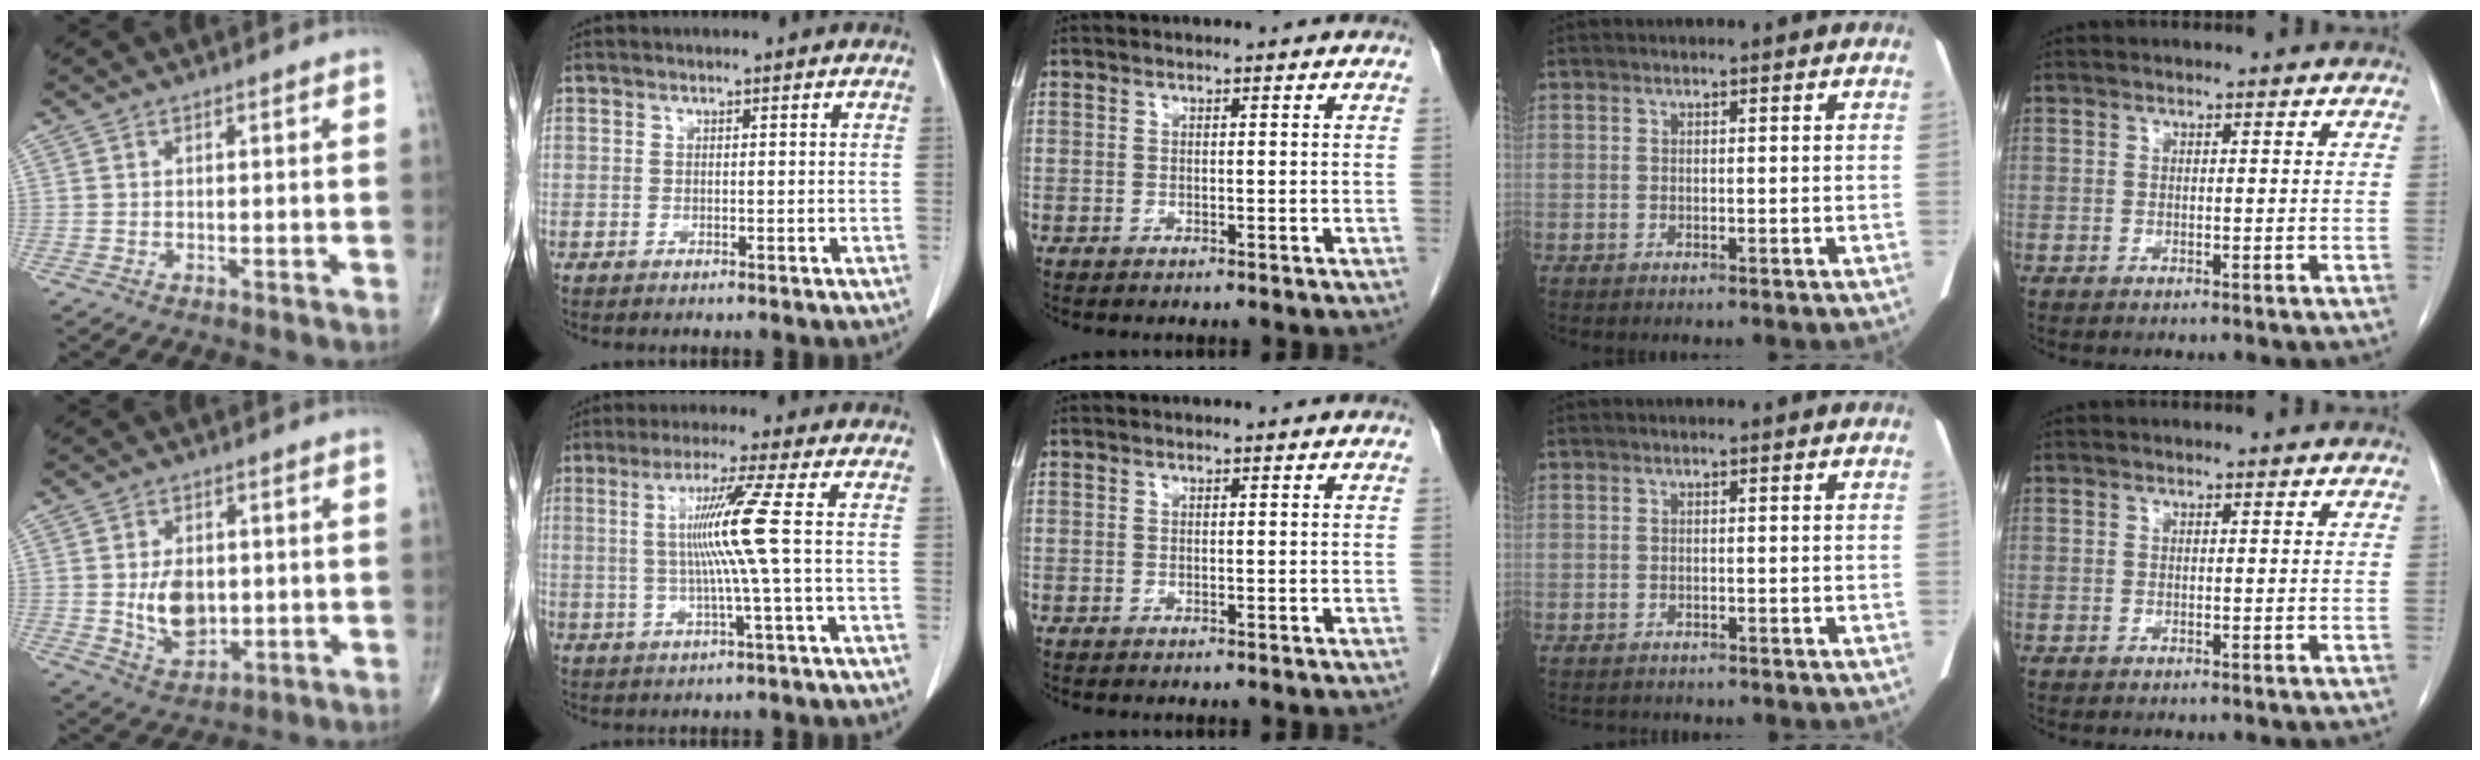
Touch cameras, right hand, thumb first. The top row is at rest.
{"thumb": {"total": 8.6, "force": [0.1, 5.7, 6.5], "torque": [-0.089, -0.012, 0.012]}, "index": {"total": 8.2, "force": [0.7, -2.2, 7.8], "torque": [-0.148, 0.002, 0.020]}, "ring": {"total": 2.5, "force": [-2.2, 0.9, 0.6], "torque": [-0.012, -0.005, -0.026]}}